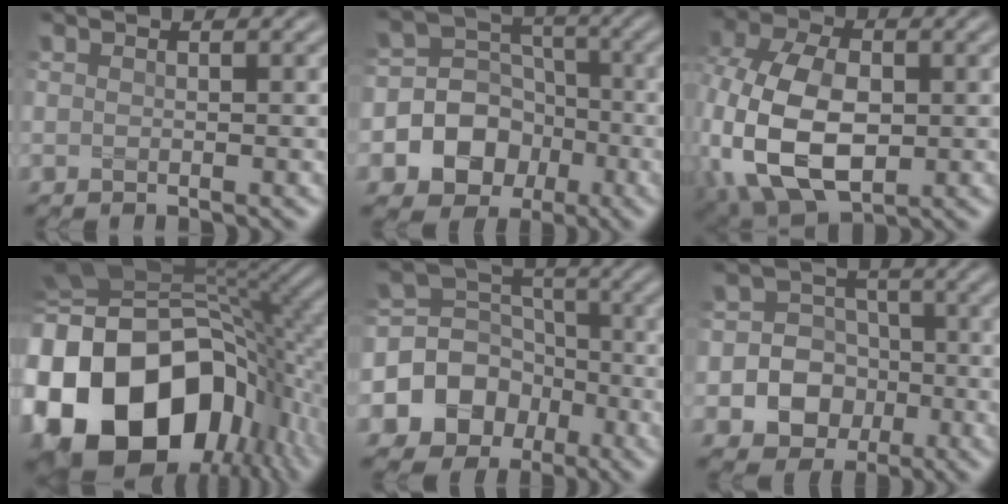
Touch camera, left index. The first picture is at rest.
{"total": 9.9, "force": [-3.3, 8.9, 2.8], "torque": [-0.047, 0.006, -0.081]}
{"total": 13.1, "force": [-1.8, 8.7, 9.7], "torque": [-0.229, -0.020, -0.029]}
{"total": 20.9, "force": [-5.3, 14.3, 14.3], "torque": [-0.293, -0.013, -0.084]}
{"total": 9.1, "force": [-3.5, 7.9, 2.8], "torque": [-0.056, 0.011, -0.088]}
{"total": 8.1, "force": [-2.1, 7.4, 2.4], "torque": [-0.030, 0.010, -0.059]}